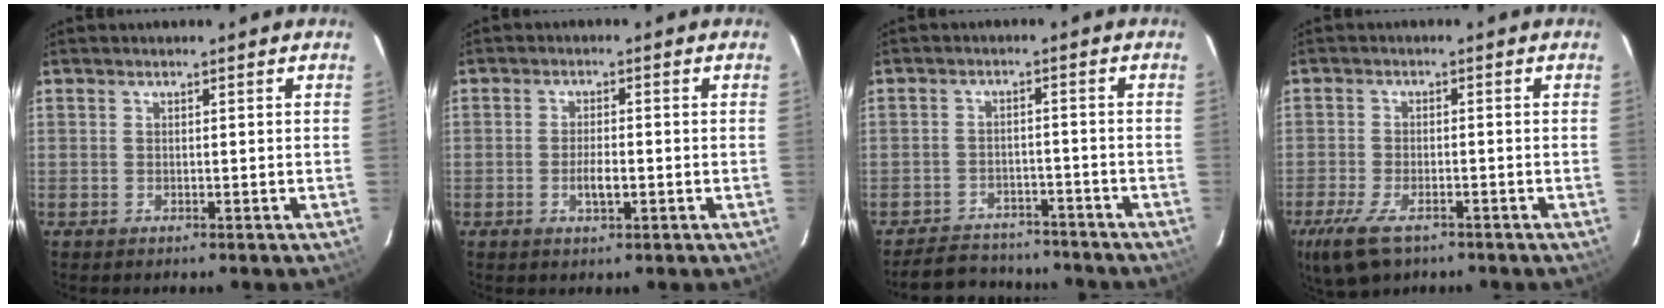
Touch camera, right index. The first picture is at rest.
{"total": 3.2, "force": [-0.9, 1.2, 2.8], "torque": [-0.052, -0.002, -0.015]}
{"total": 11.3, "force": [-10.1, 4.1, 3.0], "torque": [-0.077, 0.014, -0.135]}
{"total": 9.1, "force": [-5.8, 3.9, 5.8], "torque": [-0.147, -0.027, -0.106]}